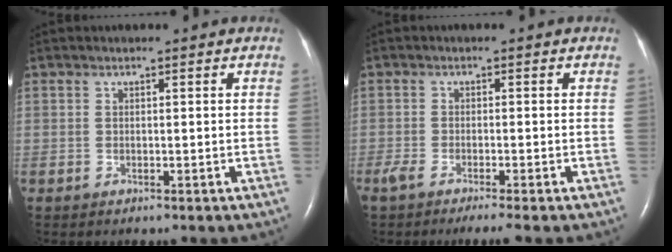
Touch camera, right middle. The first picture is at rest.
{"total": 4.9, "force": [-3.8, 0.1, 3.1], "torque": [-0.050, -0.012, -0.064]}